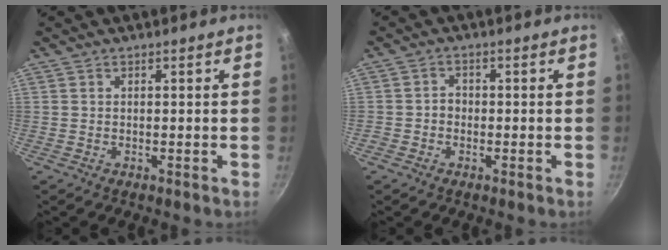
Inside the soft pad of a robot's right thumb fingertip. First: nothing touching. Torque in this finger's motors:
{"motor_torque": [0.27, 0.22, 0.26, 0.13, -0.02]}